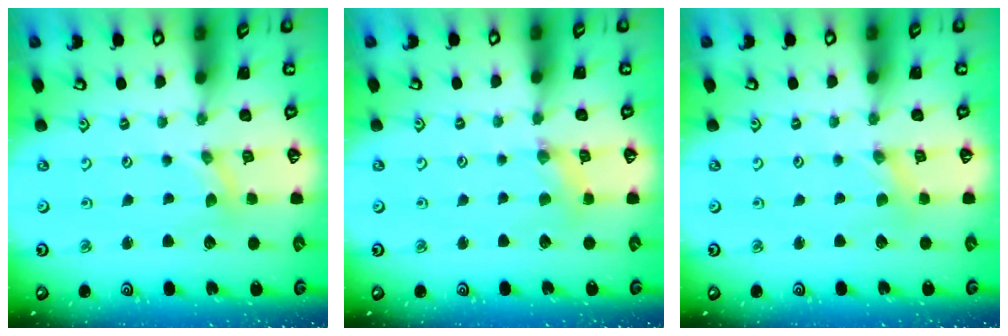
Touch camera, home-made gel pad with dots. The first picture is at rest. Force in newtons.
{"total": 2.6, "press": 2.6, "slide": 0.3}
{"total": 0.0}